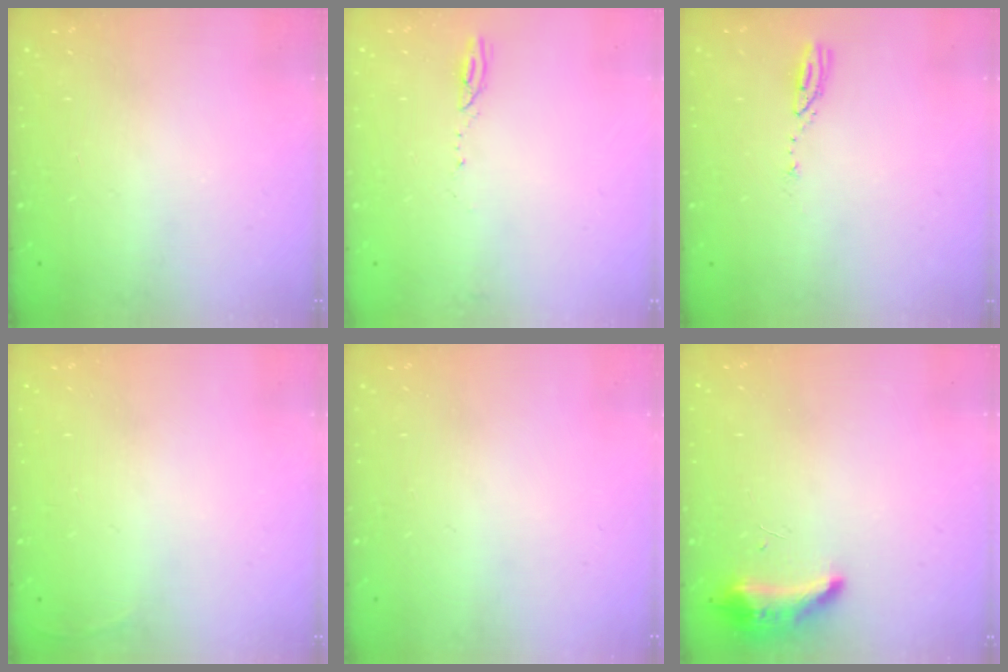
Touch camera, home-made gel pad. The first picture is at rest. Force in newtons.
{"total": 3.3, "press": 3.3, "slide": 0.4}
{"total": 4.1, "press": 4.1, "slide": 0.3}
{"total": 2.7, "press": 2.6, "slide": 1.0}
{"total": 0.0}
{"total": 8.5, "press": 8.4, "slide": 1.6}